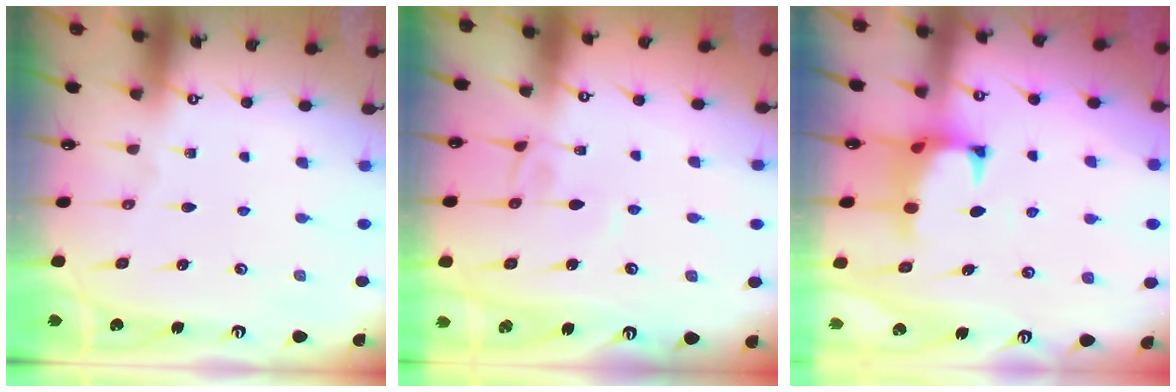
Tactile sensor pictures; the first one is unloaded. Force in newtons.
{"total": 3.9, "press": 3.9, "slide": 0.3}
{"total": 1.0, "press": 0.1, "slide": 1.0}